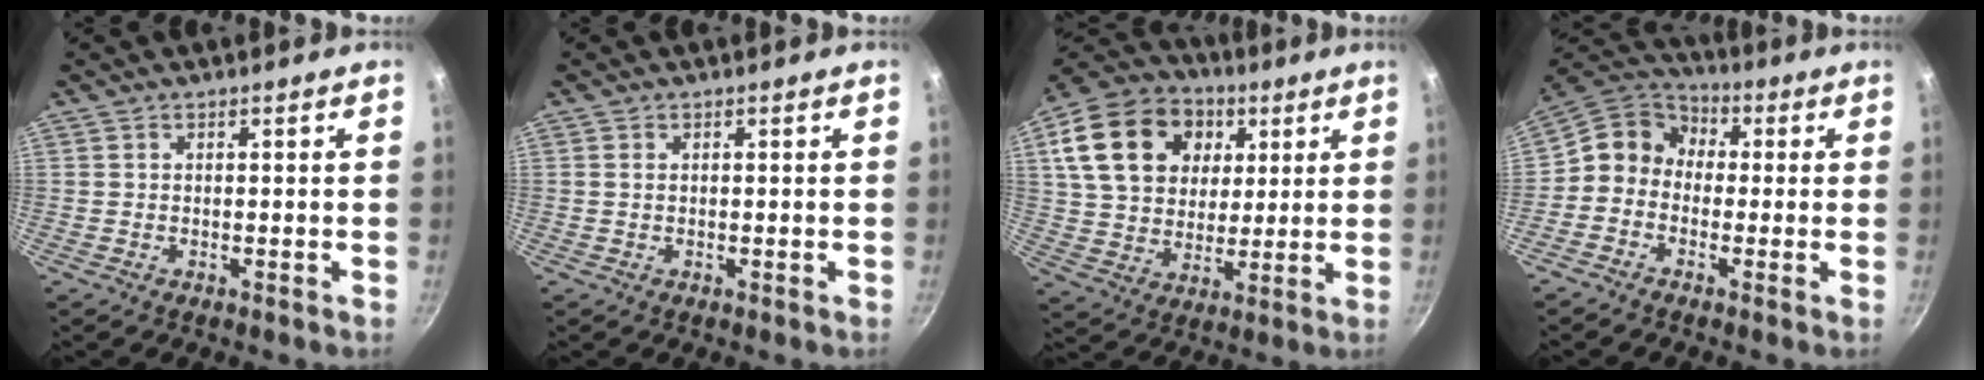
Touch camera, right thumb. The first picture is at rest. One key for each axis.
{"total": 0.6, "fx": 0.2, "fy": 0.4, "fz": 0.3, "tx": -0.007, "ty": 0.001, "tz": 0.003}
{"total": 21.7, "fx": 6.8, "fy": 16.4, "fz": 12.5, "tx": -0.208, "ty": 0.008, "tz": 0.115}
{"total": 8.9, "fx": -0.4, "fy": 7.8, "fz": 4.4, "tx": -0.064, "ty": 0.037, "tz": -0.036}